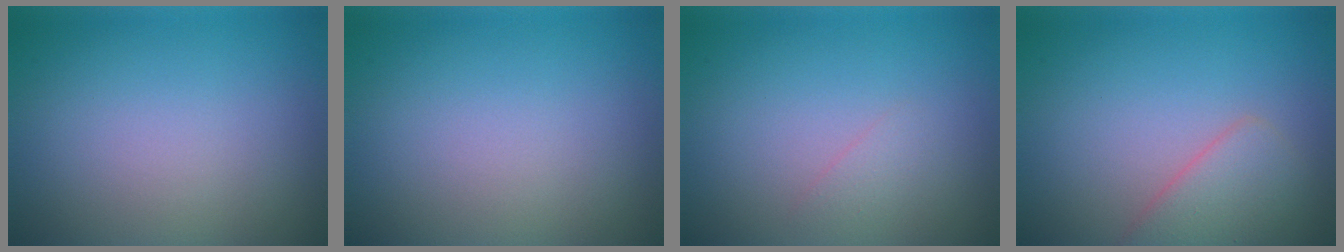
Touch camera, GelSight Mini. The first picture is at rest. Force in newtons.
{"total": 0.0}
{"total": 0.8, "press": 0.8, "slide": 0.0}
{"total": 2.9, "press": 2.9, "slide": 0.1}